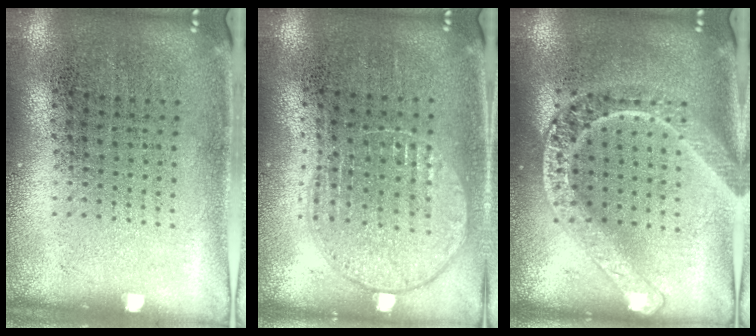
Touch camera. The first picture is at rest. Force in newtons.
{"total": 1.0, "press": 1.0, "slide": 0.3}
{"total": 3.3, "press": 3.2, "slide": 0.4}